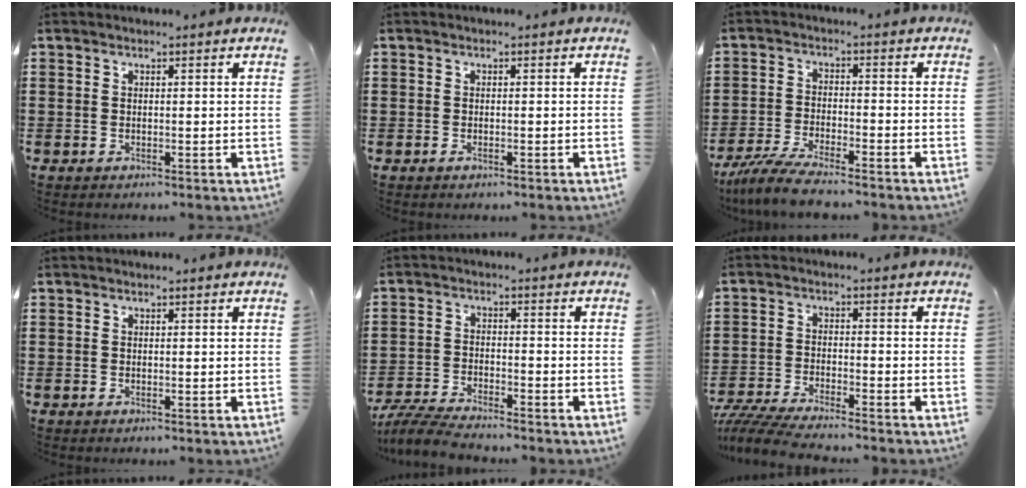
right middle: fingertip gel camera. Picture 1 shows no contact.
{"total": 0.5, "force": [-0.2, 0.2, 0.5], "torque": [-0.011, -0.005, -0.003]}
{"total": 6.0, "force": [-5.4, 0.3, 2.5], "torque": [-0.066, -0.013, -0.107]}
{"total": 0.0}
{"total": 5.6, "force": [-5.3, 0.5, 1.6], "torque": [-0.044, -0.004, -0.107]}
{"total": 5.2, "force": [-5.0, 0.3, 1.4], "torque": [-0.042, -0.008, -0.101]}